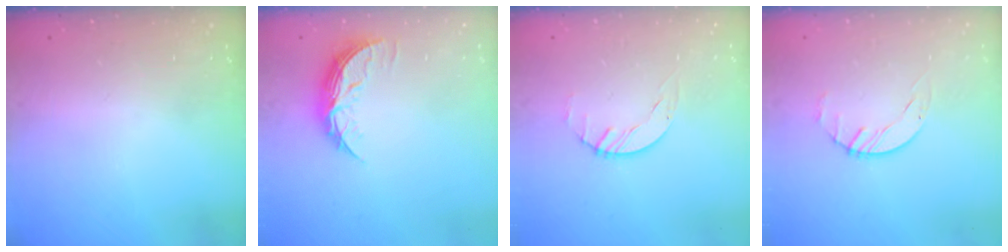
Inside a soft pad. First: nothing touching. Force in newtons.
{"total": 8.2, "press": 8.2, "slide": 0.5}
{"total": 1.5, "press": 1.5, "slide": 0.2}
{"total": 1.4, "press": 1.4, "slide": 0.2}